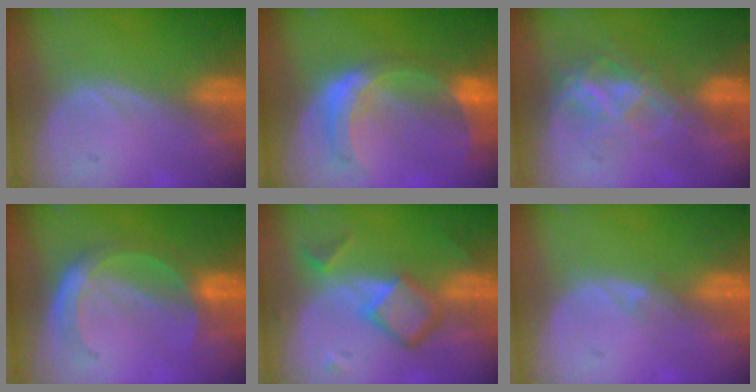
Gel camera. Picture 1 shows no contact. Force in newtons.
{"total": 7.8, "press": 6.9, "slide": 3.7}
{"total": 7.1, "press": 6.0, "slide": 3.7}
{"total": 5.7, "press": 5.2, "slide": 2.5}
{"total": 6.9, "press": 5.9, "slide": 3.5}
{"total": 1.2, "press": 0.9, "slide": 0.9}